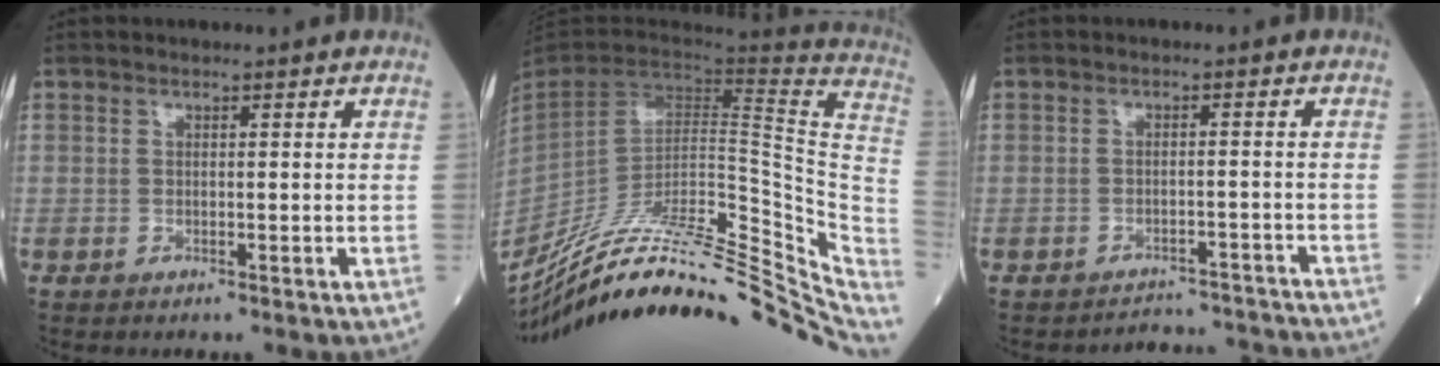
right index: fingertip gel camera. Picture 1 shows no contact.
{"total": 34.0, "force": [-27.4, 6.7, 18.9], "torque": [-0.196, -0.023, -0.390]}
{"total": 6.3, "force": [-6.1, 0.6, -1.6], "torque": [0.026, 0.024, -0.072]}